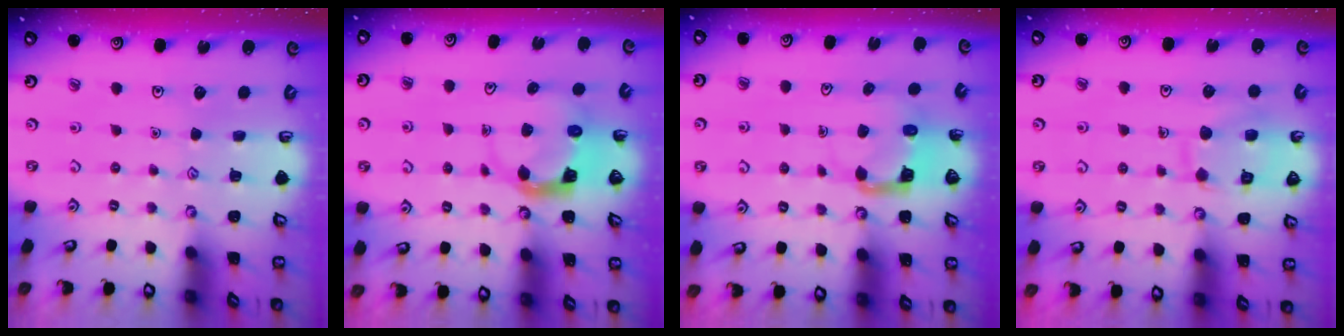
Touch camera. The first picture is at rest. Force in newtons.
{"total": 3.8, "press": 3.7, "slide": 0.7}
{"total": 4.8, "press": 4.8, "slide": 0.5}
{"total": 11.1, "press": 11.1, "slide": 0.8}